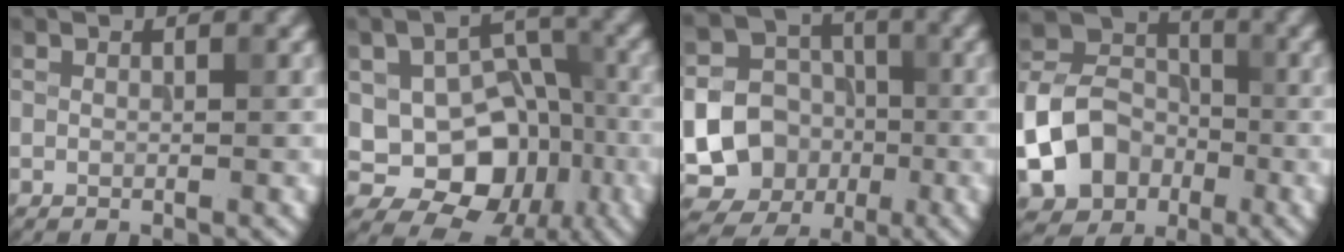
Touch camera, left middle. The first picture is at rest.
{"total": 10.3, "force": [-2.1, 7.9, 6.2], "torque": [-0.066, -0.001, -0.048]}
{"total": 16.9, "force": [-3.7, 15.8, 4.6], "torque": [-0.132, -0.019, -0.075]}
{"total": 9.8, "force": [-3.6, 7.9, 4.5], "torque": [-0.090, -0.017, -0.083]}